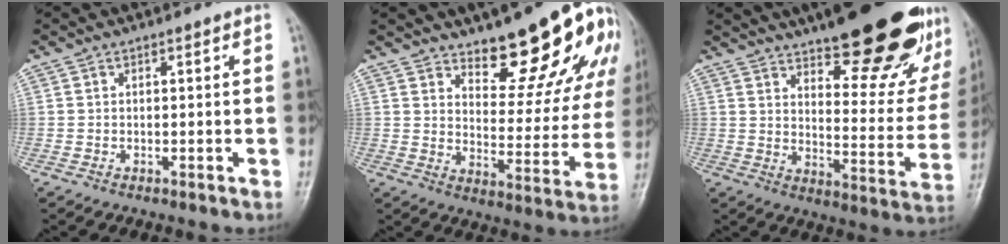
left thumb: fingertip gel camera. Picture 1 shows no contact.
{"total": 16.5, "force": [12.3, 5.2, 9.7], "torque": [-0.083, -0.105, 0.170]}
{"total": 28.7, "force": [19.3, 9.0, 19.3], "torque": [-0.239, -0.080, 0.261]}